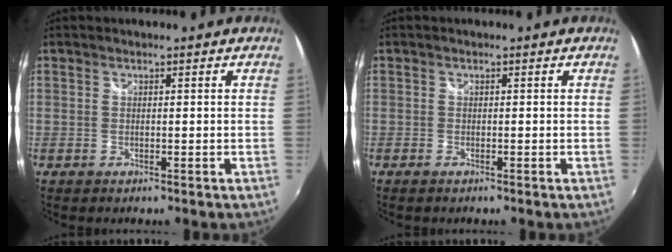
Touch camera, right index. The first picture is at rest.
{"total": 0.9, "force": [-0.8, 0.3, 0.2], "torque": [-0.006, -0.005, -0.018]}